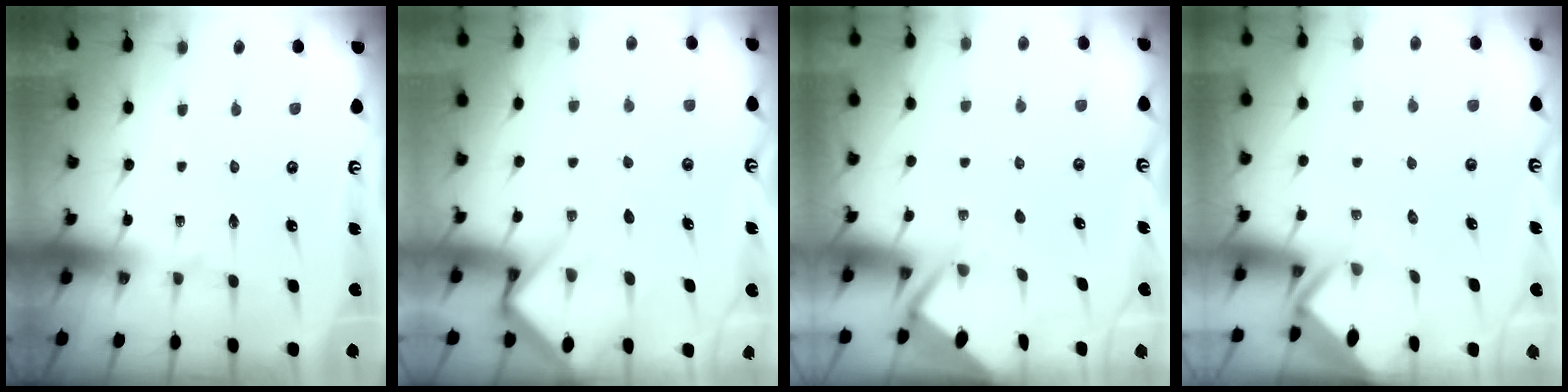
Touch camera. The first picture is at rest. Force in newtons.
{"total": 8.5, "press": 8.5, "slide": 0.9}
{"total": 2.6, "press": 2.6, "slide": 0.3}
{"total": 2.5, "press": 2.5, "slide": 0.1}